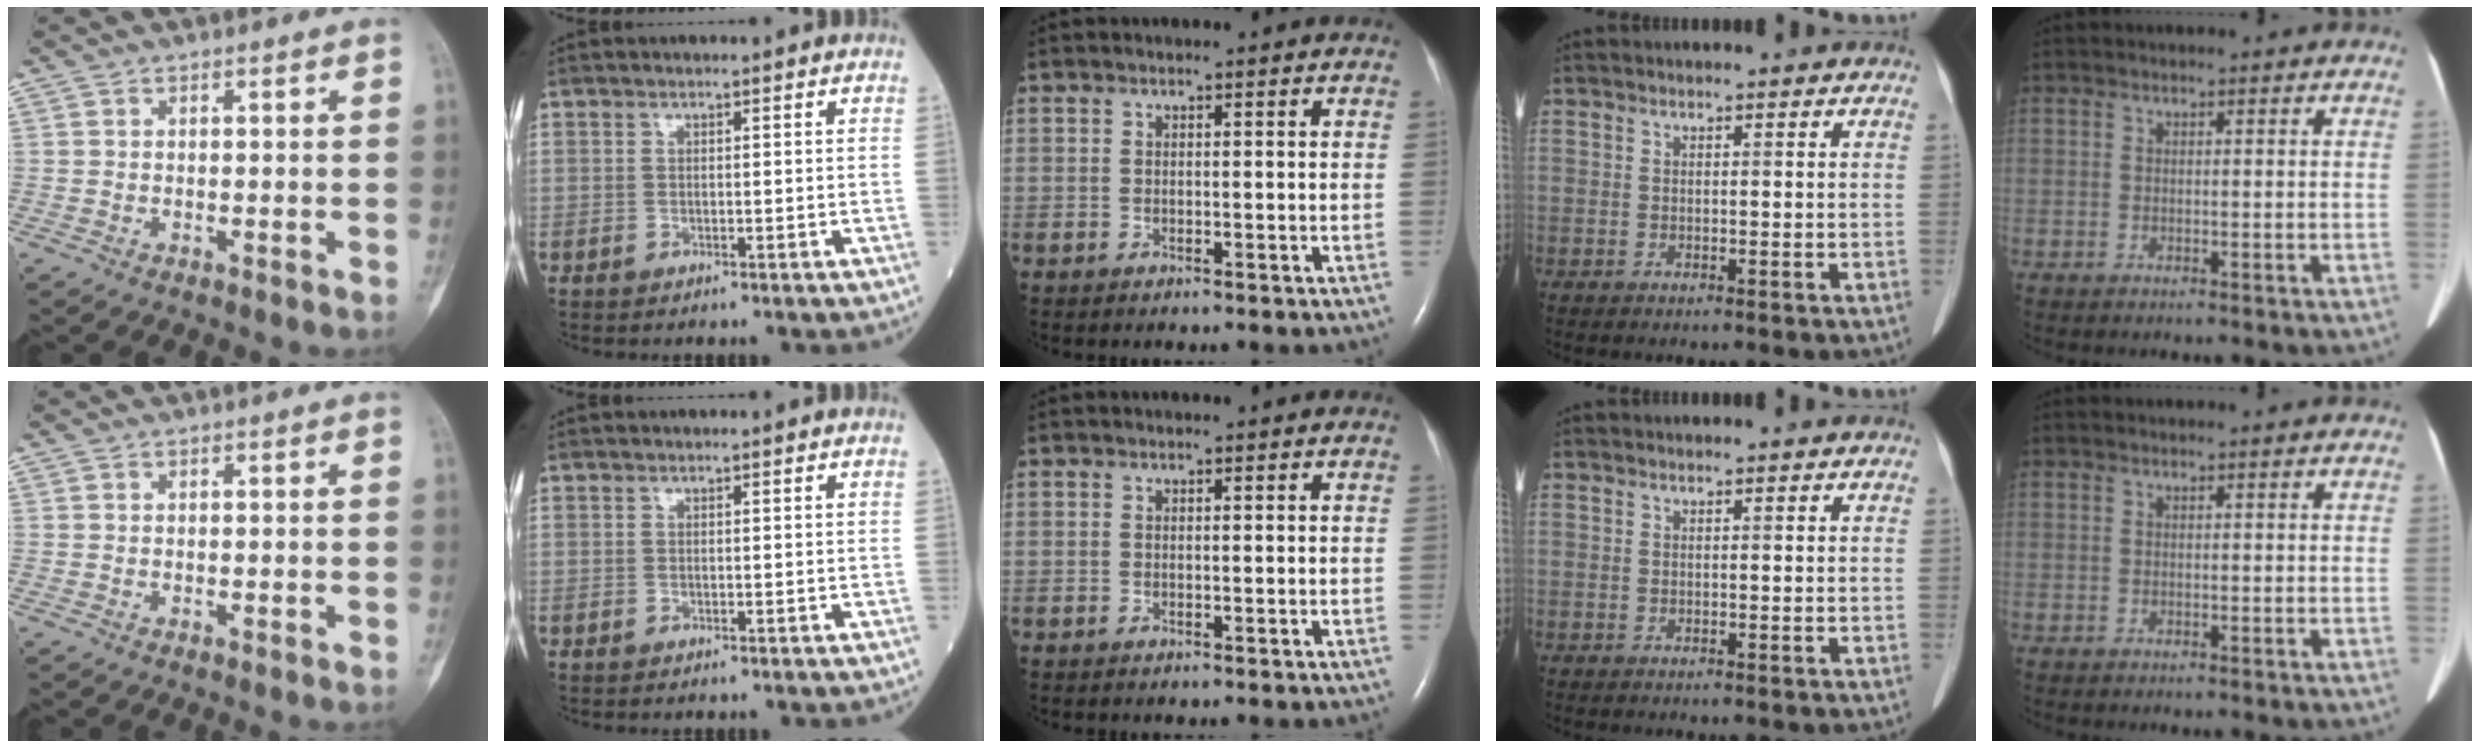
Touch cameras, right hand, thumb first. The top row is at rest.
{}